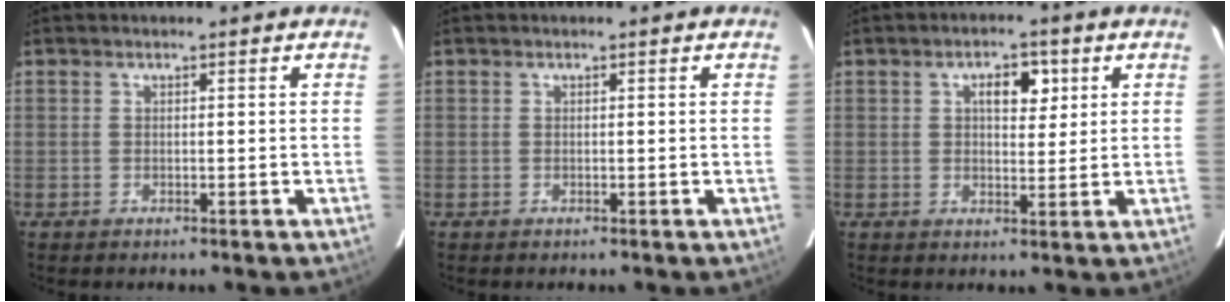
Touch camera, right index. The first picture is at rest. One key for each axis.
{"total": 0.0}
{"total": 4.8, "fx": 1.8, "fy": 2.4, "fz": 3.8, "tx": -0.058, "ty": 0.010, "tz": 0.028}